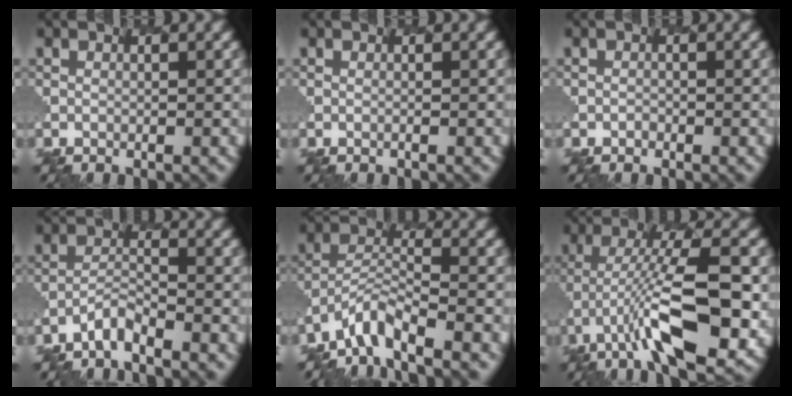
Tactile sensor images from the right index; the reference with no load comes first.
{"total": 0.0}
{"total": 0.8, "force": [-0.4, 0.0, -0.7], "torque": [0.001, 0.005, -0.011]}
{"total": 2.3, "force": [-2.3, 0.0, 0.1], "torque": [-0.017, 0.009, -0.057]}
{"total": 4.4, "force": [-4.2, 0.6, 1.4], "torque": [-0.034, 0.007, -0.086]}
{"total": 9.0, "force": [-3.6, 2.7, 7.8], "torque": [-0.152, 0.021, -0.068]}